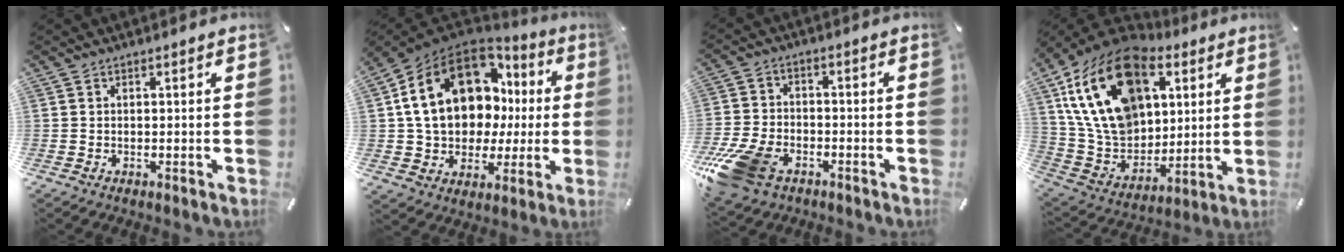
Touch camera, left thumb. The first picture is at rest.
{"total": 20.4, "force": [6.1, 14.6, 12.8], "torque": [-0.236, -0.026, 0.110]}
{"total": 14.2, "force": [-7.5, 8.8, 8.1], "torque": [-0.165, 0.038, -0.132]}
{"total": 24.3, "force": [9.6, 17.1, 14.5], "torque": [-0.298, -0.040, 0.175]}